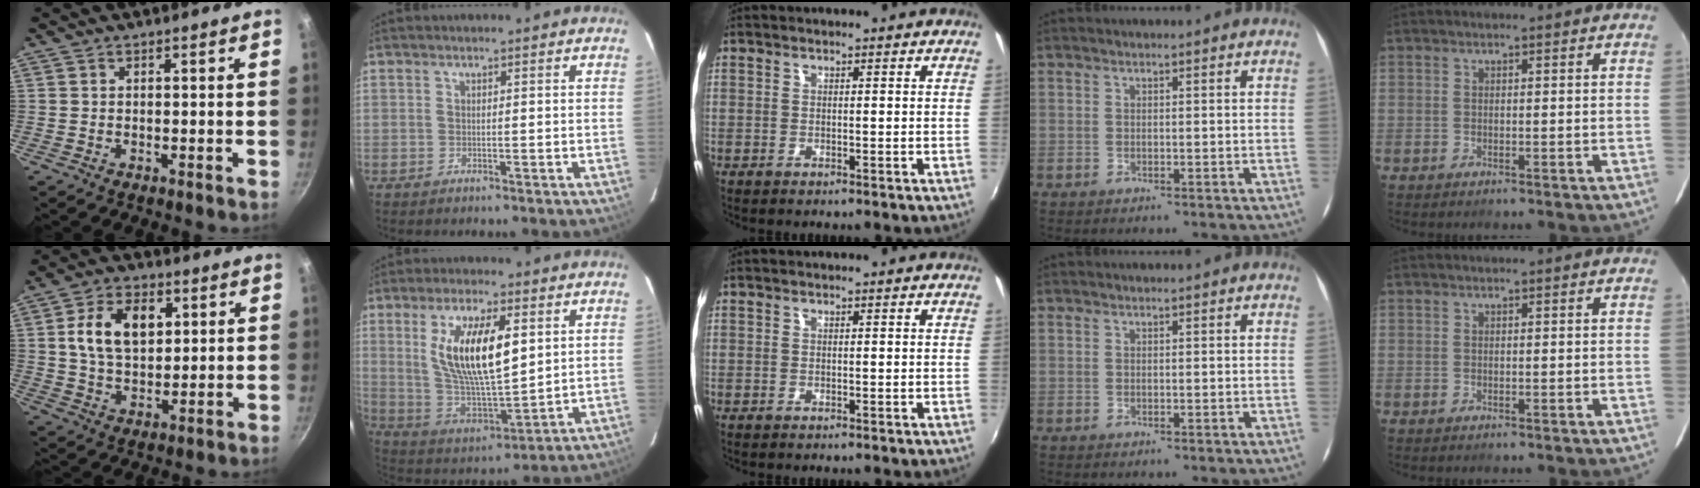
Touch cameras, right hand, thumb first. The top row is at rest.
{"thumb": {"total": 11.8, "force": [2.9, 7.6, 8.5], "torque": [-0.130, -0.001, 0.048]}, "index": {"total": 16.1, "force": [4.6, 5.5, 14.4], "torque": [-0.271, -0.003, 0.096]}}